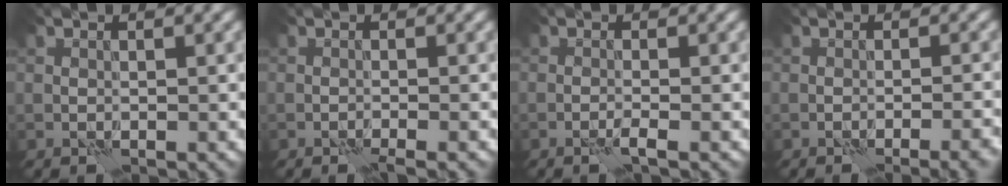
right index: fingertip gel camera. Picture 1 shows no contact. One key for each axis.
{"total": 1.6, "fx": -1.1, "fy": 0.2, "fz": 1.2, "tx": -0.015, "ty": 0.001, "tz": -0.022}
{"total": 1.4, "fx": -0.8, "fy": 0.2, "fz": 1.2, "tx": -0.018, "ty": 0.005, "tz": -0.020}
{"total": 4.4, "fx": -2.9, "fy": 1.0, "fz": 3.1, "tx": -0.034, "ty": 0.012, "tz": -0.038}